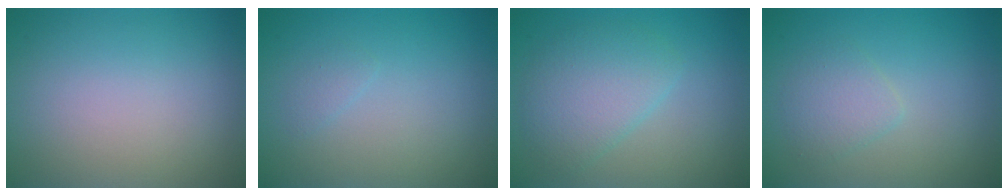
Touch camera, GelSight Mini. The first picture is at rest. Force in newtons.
{"total": 0.7, "press": 0.7, "slide": 0.1}
{"total": 3.9, "press": 3.9, "slide": 0.1}
{"total": 1.9, "press": 1.9, "slide": 0.1}